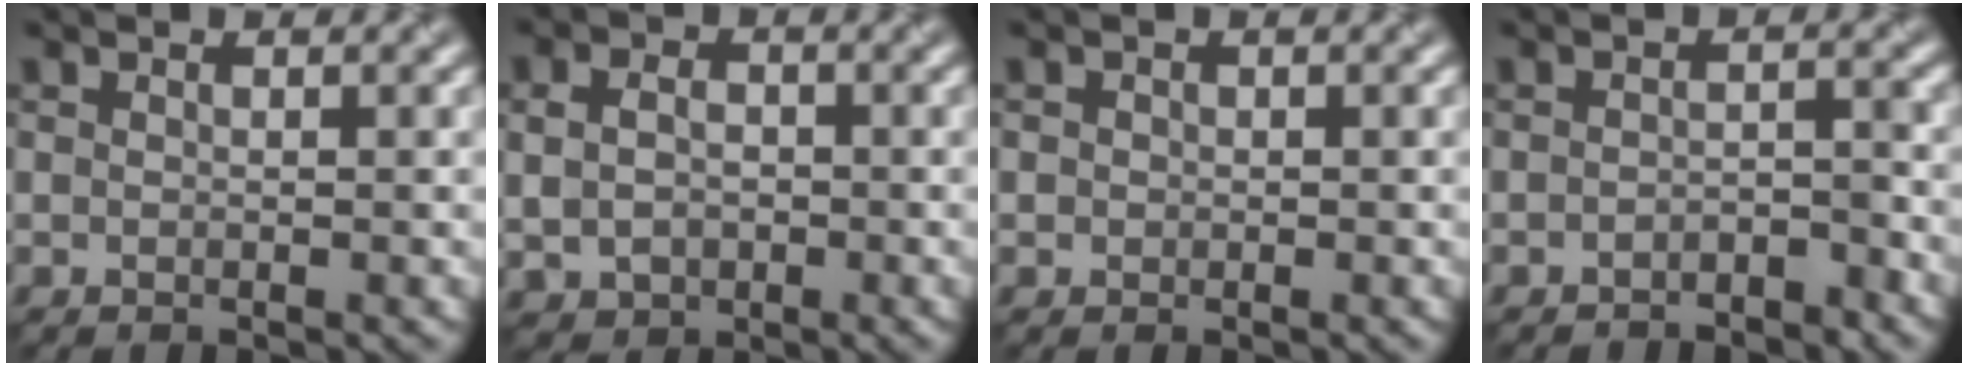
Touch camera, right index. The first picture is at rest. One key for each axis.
{"total": 3.7, "fx": -0.1, "fy": 3.1, "fz": 2.1, "tx": -0.034, "ty": 0.002, "tz": -0.005}
{"total": 0.5, "fx": 0.0, "fy": 0.5, "fz": 0.1, "tx": 0.003, "ty": -0.004, "tz": -0.001}
{"total": 2.1, "fx": -1.9, "fy": 0.5, "fz": 0.7, "tx": -0.007, "ty": 0.004, "tz": -0.033}